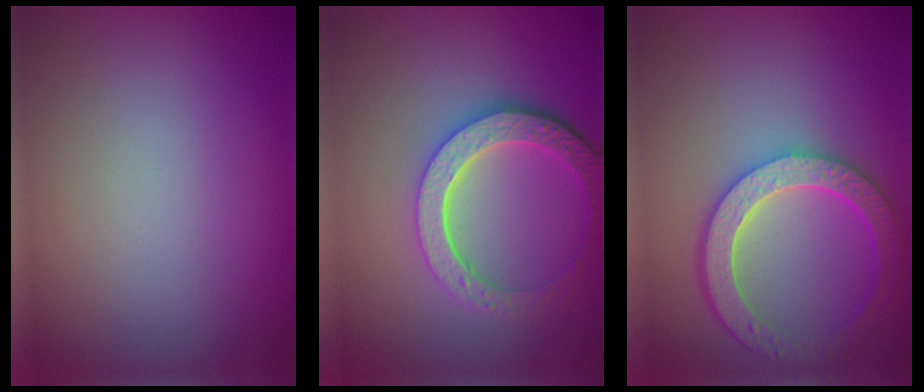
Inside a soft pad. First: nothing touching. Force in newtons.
{"total": 5.8, "press": 4.3, "slide": 3.8}
{"total": 6.5, "press": 5.1, "slide": 4.1}